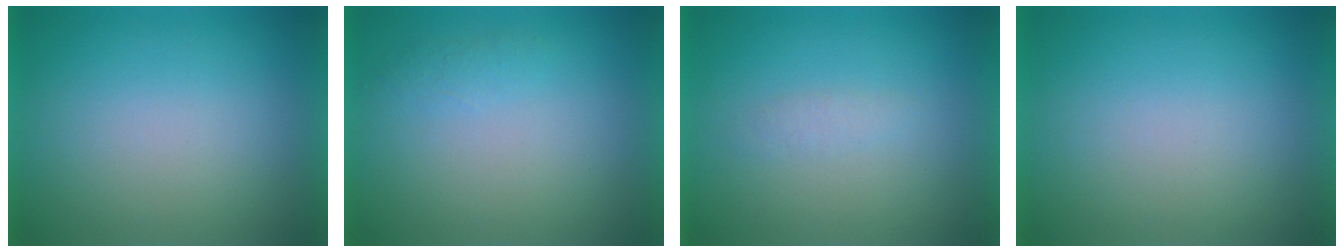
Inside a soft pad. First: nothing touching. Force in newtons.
{"total": 2.1}
{"total": 1.3}
{"total": 0.0}